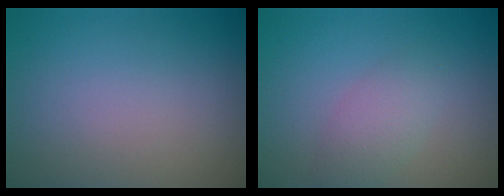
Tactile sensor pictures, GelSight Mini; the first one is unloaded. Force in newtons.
{"total": 2.4, "press": 2.4, "slide": 0.2}